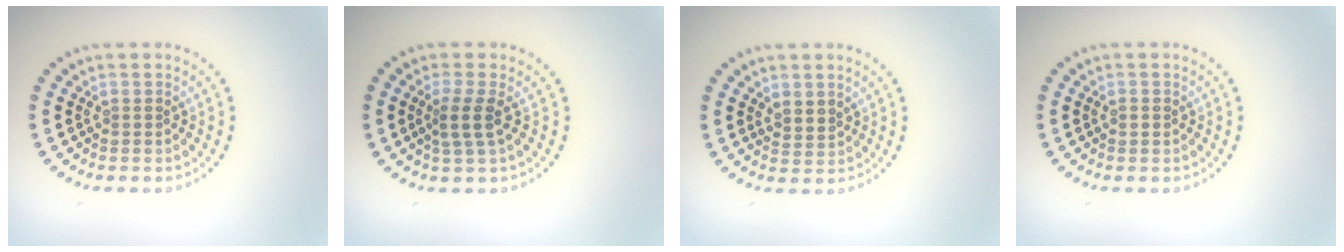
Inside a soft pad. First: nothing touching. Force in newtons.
{"total": 2.3, "press": 1.8, "slide": 1.3}
{"total": 1.5, "press": 1.3, "slide": 0.9}
{"total": 0.8, "press": 0.8, "slide": 0.1}